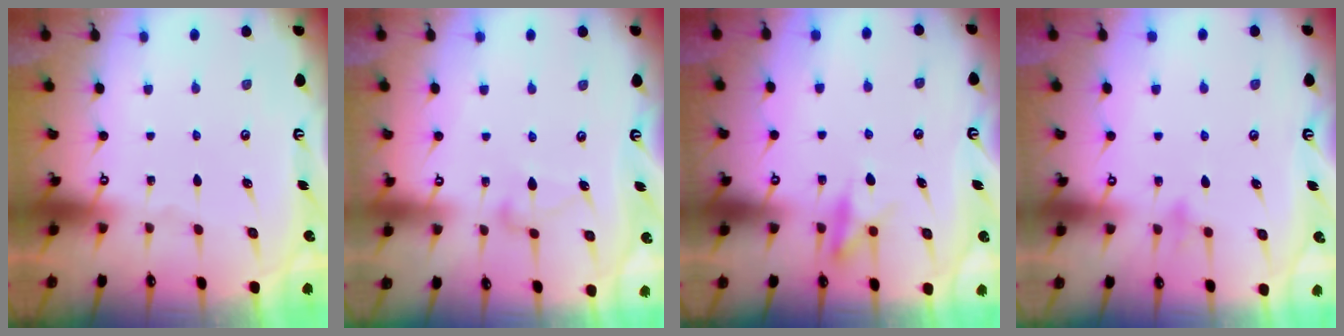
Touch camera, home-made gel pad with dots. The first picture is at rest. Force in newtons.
{"total": 7.8, "press": 7.8, "slide": 0.4}
{"total": 10.5, "press": 10.4, "slide": 1.2}
{"total": 7.6, "press": 7.5, "slide": 0.8}